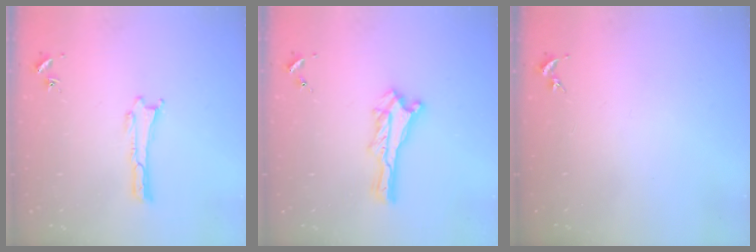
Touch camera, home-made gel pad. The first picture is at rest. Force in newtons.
{"total": 0.6, "press": 0.5, "slide": 0.2}
{"total": 0.0}